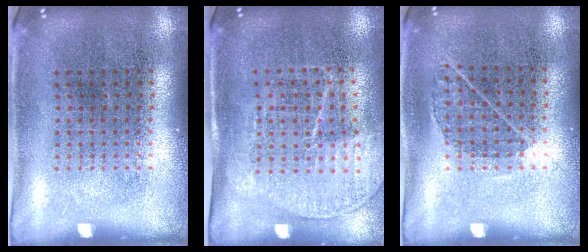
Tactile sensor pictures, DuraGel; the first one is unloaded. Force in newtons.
{"total": 1.5, "press": 1.3, "slide": 0.8}
{"total": 0.8, "press": 0.6, "slide": 0.5}